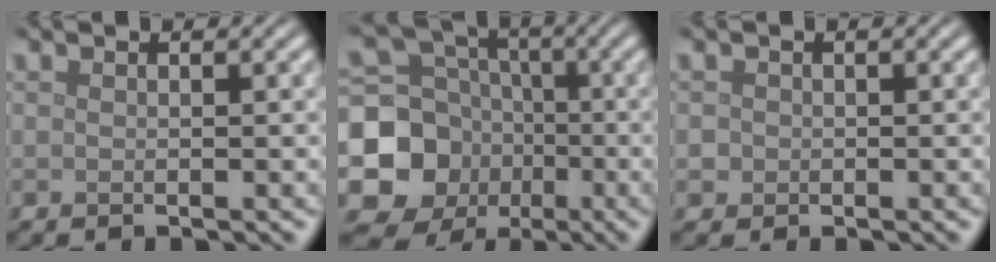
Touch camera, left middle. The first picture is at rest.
{"total": 11.4, "force": [-2.9, 10.3, 3.9], "torque": [-0.117, -0.025, -0.069]}
{"total": 1.1, "force": [-0.2, 1.1, 0.2], "torque": [0.006, -0.004, -0.003]}